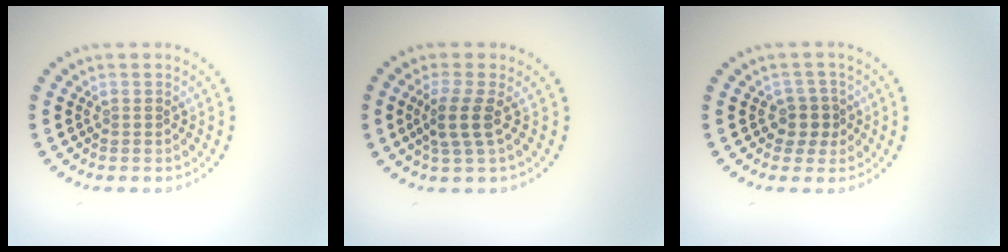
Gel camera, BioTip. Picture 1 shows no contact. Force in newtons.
{"total": 2.7, "press": 2.1, "slide": 1.6}
{"total": 2.0, "press": 1.6, "slide": 1.1}